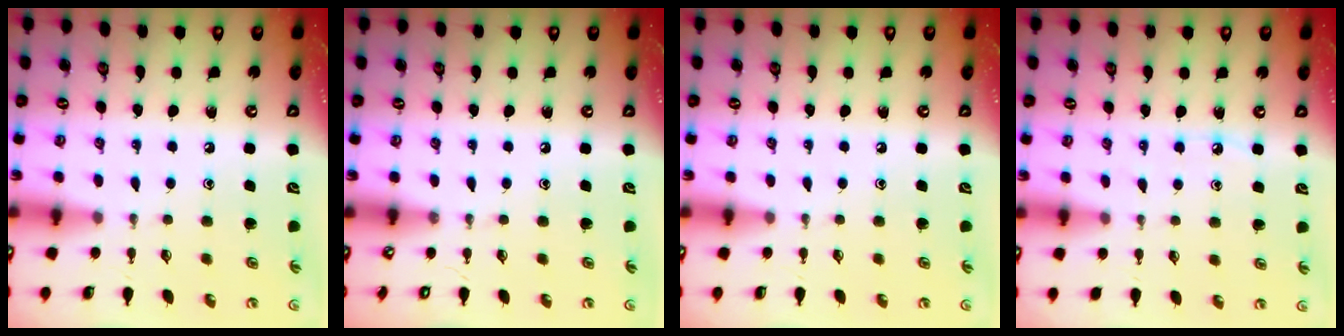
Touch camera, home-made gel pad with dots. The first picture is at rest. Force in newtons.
{"total": 0.0}
{"total": 0.0}
{"total": 5.0, "press": 5.0, "slide": 0.7}